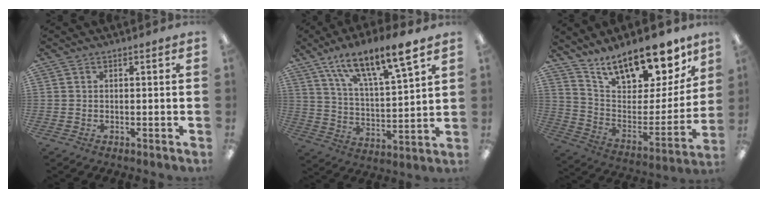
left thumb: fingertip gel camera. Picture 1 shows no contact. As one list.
[{"total": 13.8, "force": [11.1, 2.7, 7.7], "torque": [-0.140, -0.069, 0.188]}, {"total": 18.2, "force": [14.2, 7.8, 8.3], "torque": [-0.123, -0.106, 0.249]}]